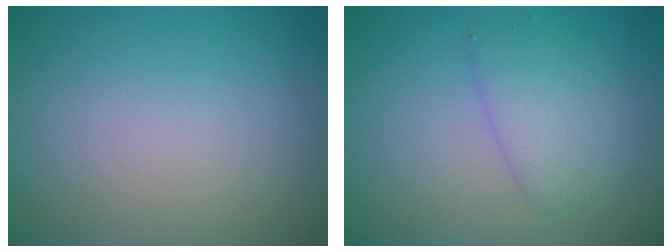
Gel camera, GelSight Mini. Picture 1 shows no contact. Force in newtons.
{"total": 3.0, "press": 3.0, "slide": 0.1}